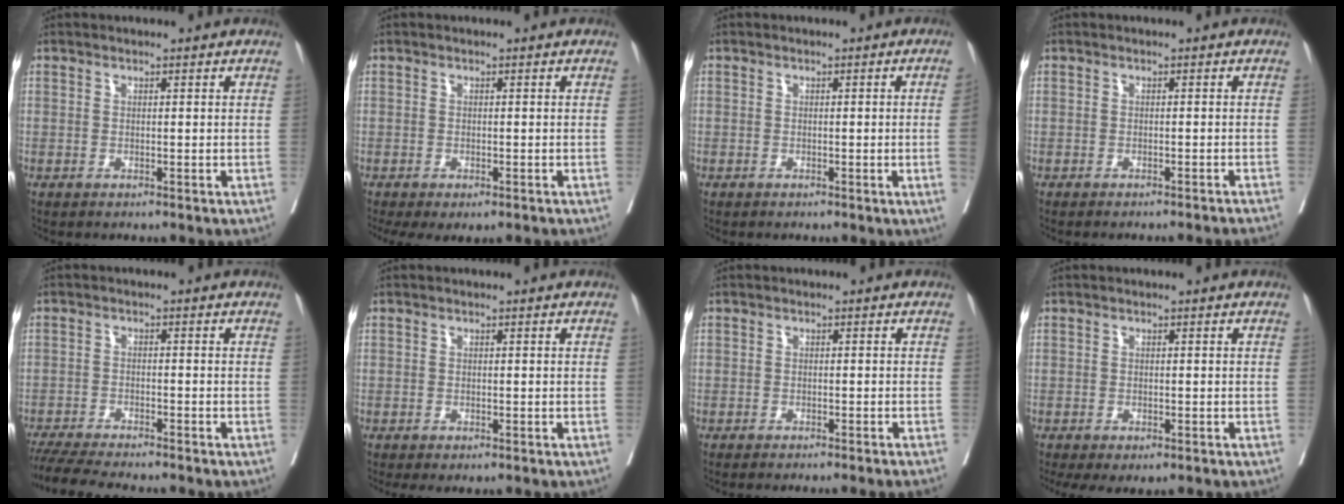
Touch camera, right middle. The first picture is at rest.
{"total": 5.6, "force": [-4.0, 2.4, 3.1], "torque": [-0.049, -0.009, -0.058]}
{"total": 1.8, "force": [-0.2, -0.6, 1.6], "torque": [-0.017, -0.003, 0.000]}
{"total": 6.2, "force": [-5.8, -1.0, 2.1], "torque": [-0.010, -0.014, -0.069]}
{"total": 10.5, "force": [-9.5, 0.7, 4.6], "torque": [-0.066, -0.016, -0.147]}
{"total": 1.4, "force": [-1.1, 0.6, 0.7], "torque": [-0.006, -0.003, -0.013]}
{"total": 6.4, "force": [-5.8, -1.1, 2.7], "torque": [-0.009, -0.012, -0.074]}
{"total": 5.4, "force": [-3.7, 2.5, 3.0], "torque": [-0.048, -0.011, -0.055]}